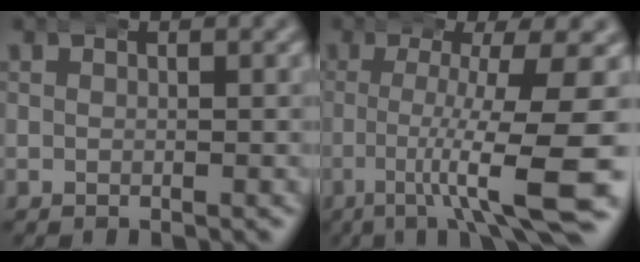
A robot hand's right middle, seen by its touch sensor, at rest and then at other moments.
{"total": 8.9, "force": [-3.4, 0.8, 8.2], "torque": [-0.120, -0.008, -0.048]}